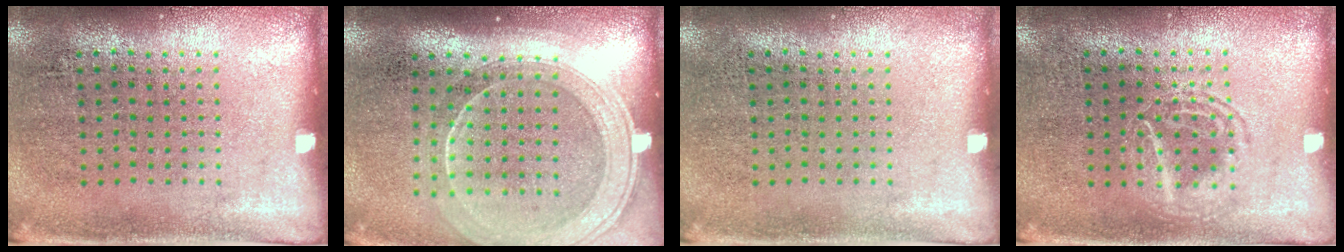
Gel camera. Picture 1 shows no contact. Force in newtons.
{"total": 1.9, "press": 1.7, "slide": 0.9}
{"total": 0.0}
{"total": 1.9, "press": 1.9, "slide": 0.3}